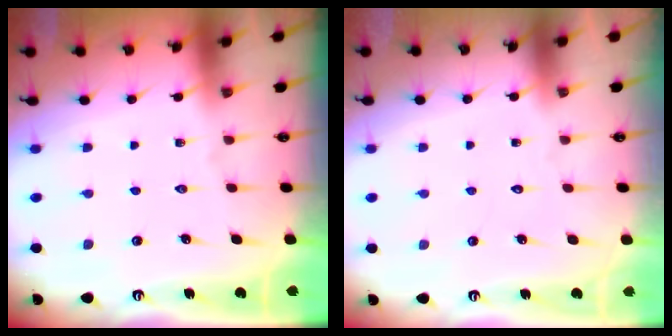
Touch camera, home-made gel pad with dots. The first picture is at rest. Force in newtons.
{"total": 1.7, "press": 1.7, "slide": 0.1}